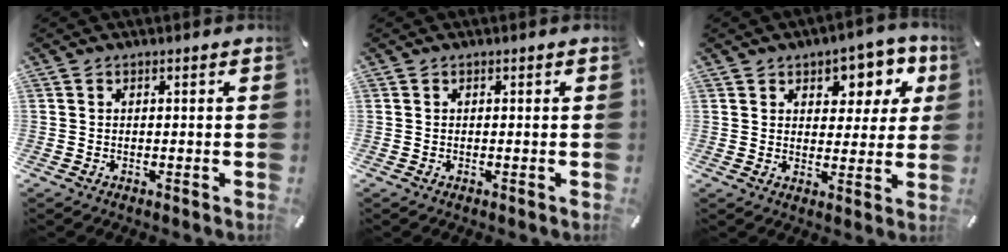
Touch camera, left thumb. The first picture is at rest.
{"total": 0.0}
{"total": 8.8, "force": [4.8, 5.8, 4.6], "torque": [-0.039, -0.036, 0.076]}